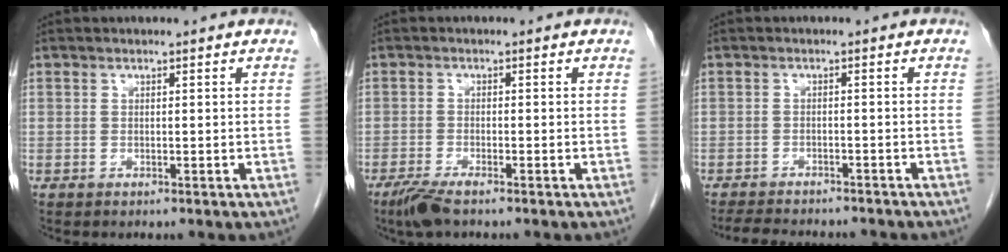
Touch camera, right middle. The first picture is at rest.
{"total": 3.6, "force": [-2.7, 0.5, 2.3], "torque": [-0.053, -0.010, -0.054]}
{"total": 10.8, "force": [-9.8, 2.2, 4.2], "torque": [-0.068, -0.009, -0.129]}